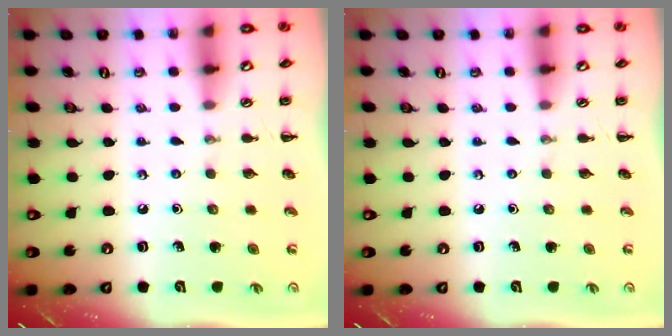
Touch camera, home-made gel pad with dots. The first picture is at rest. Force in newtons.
{"total": 0.0}